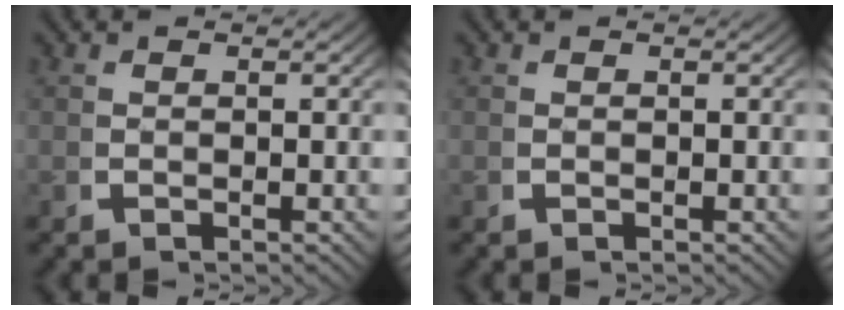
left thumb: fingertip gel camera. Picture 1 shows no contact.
{"total": 0.0}